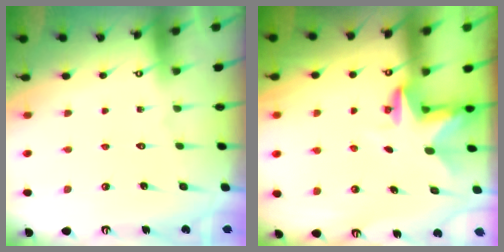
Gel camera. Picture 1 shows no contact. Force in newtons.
{"total": 2.8, "press": 2.8, "slide": 0.2}